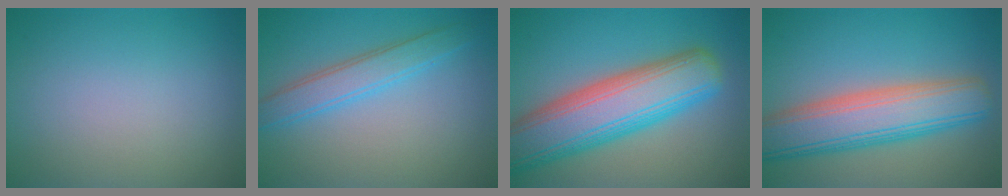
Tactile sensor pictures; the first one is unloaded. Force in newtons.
{"total": 3.3, "press": 3.3, "slide": 0.1}
{"total": 10.8, "press": 10.8, "slide": 0.4}
{"total": 8.6, "press": 8.6, "slide": 0.6}